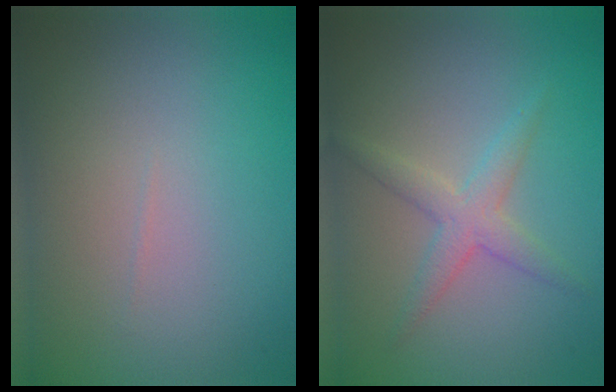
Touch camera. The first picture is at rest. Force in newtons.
{"total": 2.6, "press": 2.6, "slide": 0.1}